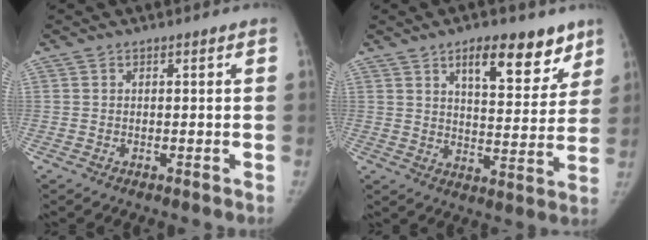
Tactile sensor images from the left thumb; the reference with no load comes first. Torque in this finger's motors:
{"motor_torque": [0.27, 0.30, 0.93, -0.53, 0.00]}